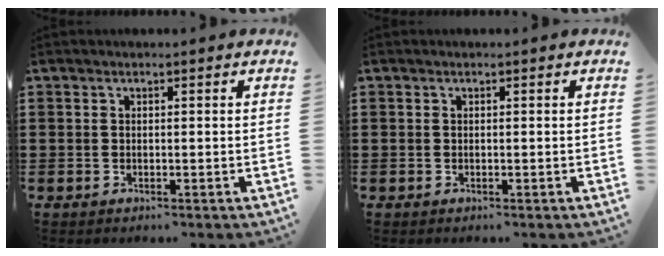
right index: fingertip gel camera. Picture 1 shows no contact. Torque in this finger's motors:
{"motor_torque": [-0.08, 0.08, 0.00, 0.00]}